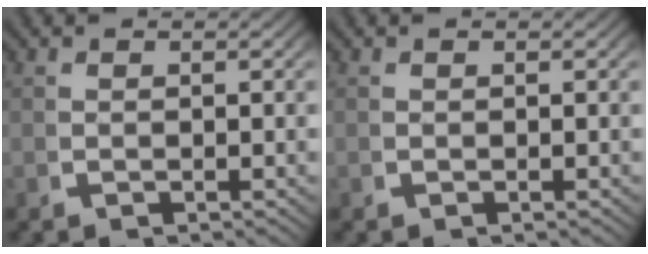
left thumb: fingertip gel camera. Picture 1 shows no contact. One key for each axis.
{"total": 0.0}